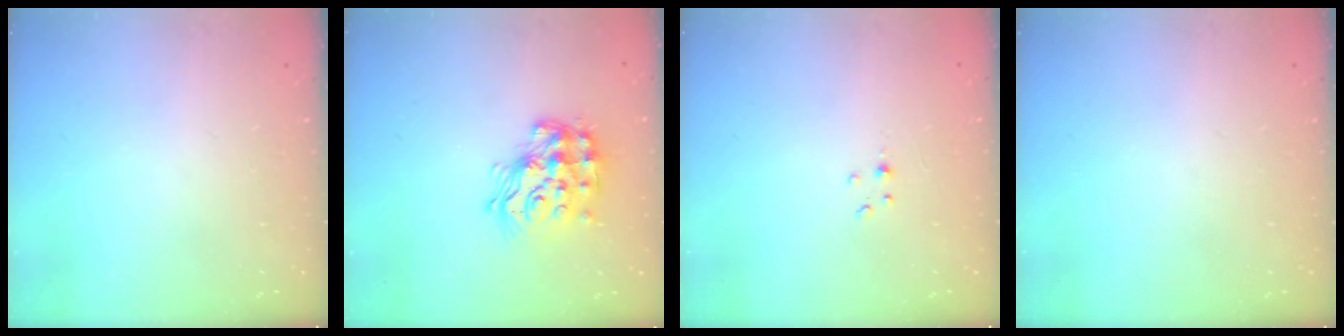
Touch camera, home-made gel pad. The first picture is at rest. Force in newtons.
{"total": 15.7, "press": 15.6, "slide": 1.2}
{"total": 1.0, "press": 1.0, "slide": 0.2}
{"total": 0.0}